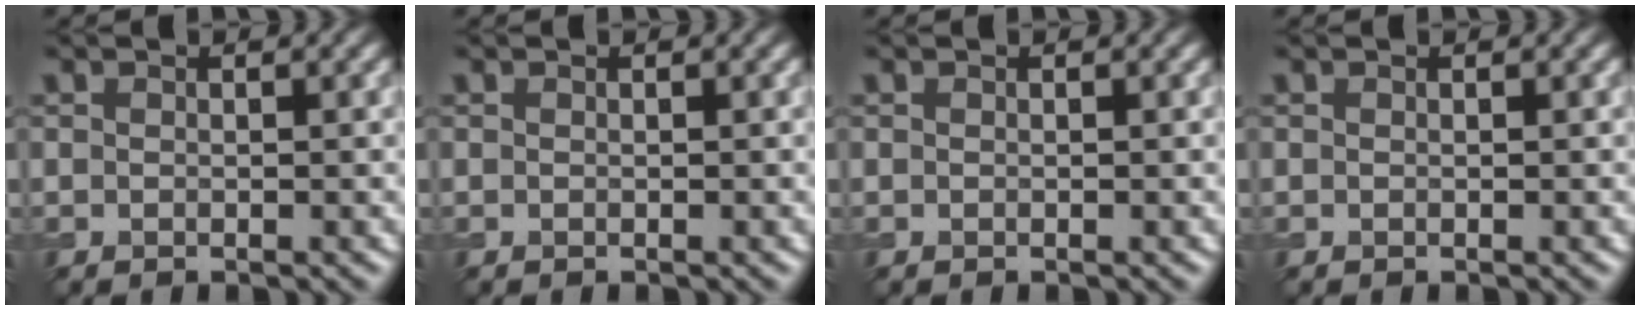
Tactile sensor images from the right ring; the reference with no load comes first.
{"total": 0.0}
{"total": 0.0}
{"total": 0.0}